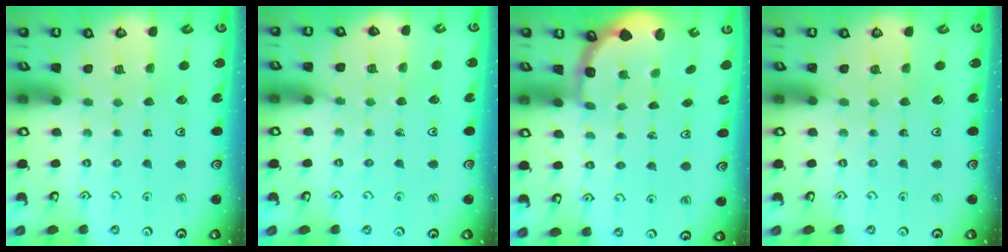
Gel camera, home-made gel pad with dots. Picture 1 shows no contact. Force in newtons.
{"total": 2.9, "press": 2.8, "slide": 0.5}
{"total": 2.9, "press": 1.8, "slide": 2.3}
{"total": 0.0}